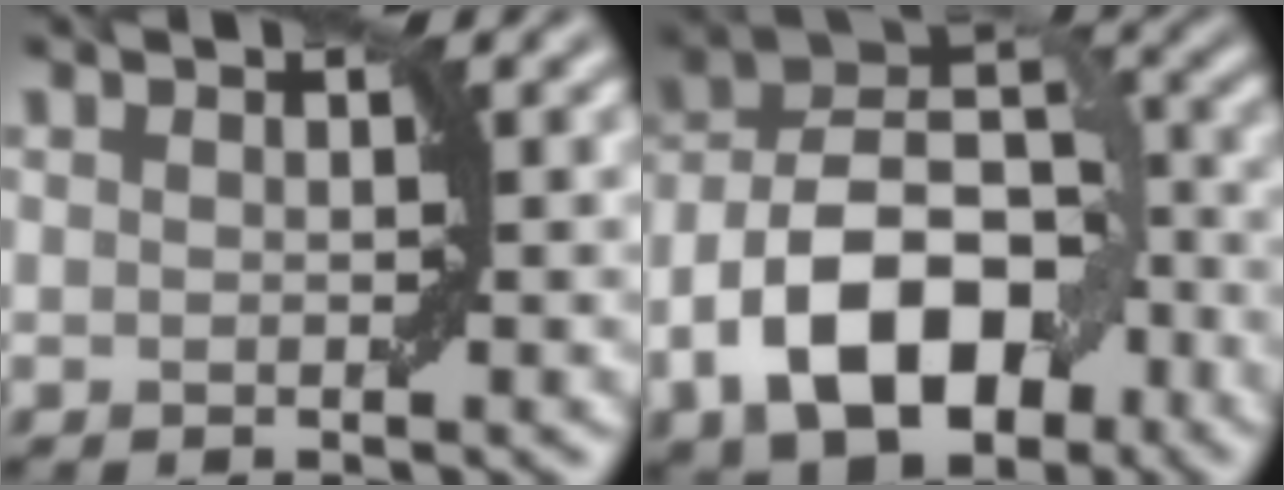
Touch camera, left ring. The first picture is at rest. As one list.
[{"total": 11.9, "force": [-5.1, 7.2, 8.0], "torque": [-0.134, 0.008, -0.097]}]